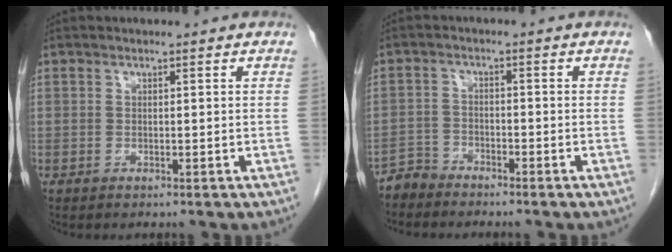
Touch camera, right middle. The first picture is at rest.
{"total": 2.8, "force": [-2.6, 0.7, -0.5], "torque": [0.013, -0.003, -0.054]}